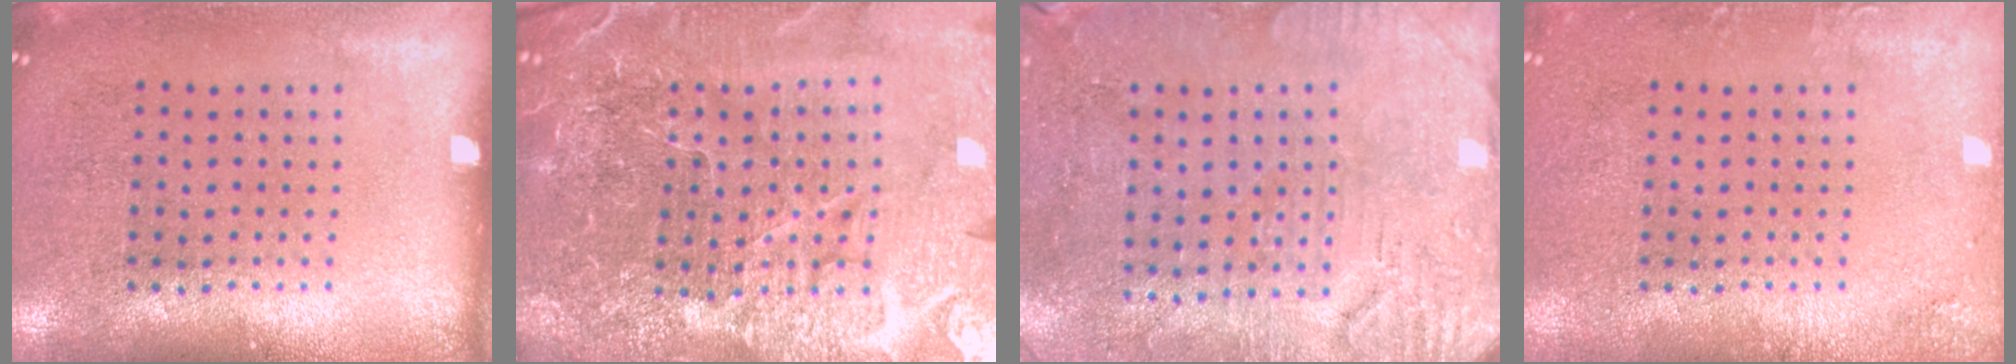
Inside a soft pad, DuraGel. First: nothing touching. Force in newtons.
{"total": 6.6, "press": 5.8, "slide": 3.0}
{"total": 3.0, "press": 2.9, "slide": 0.8}
{"total": 1.3, "press": 1.3, "slide": 0.0}